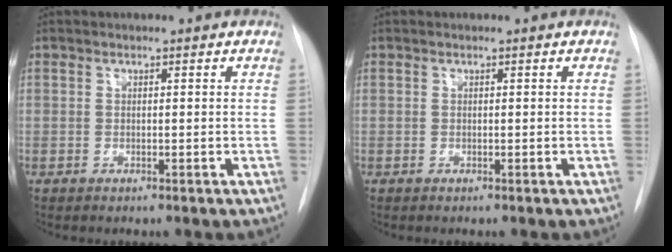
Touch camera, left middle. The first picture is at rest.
{"total": 0.0}